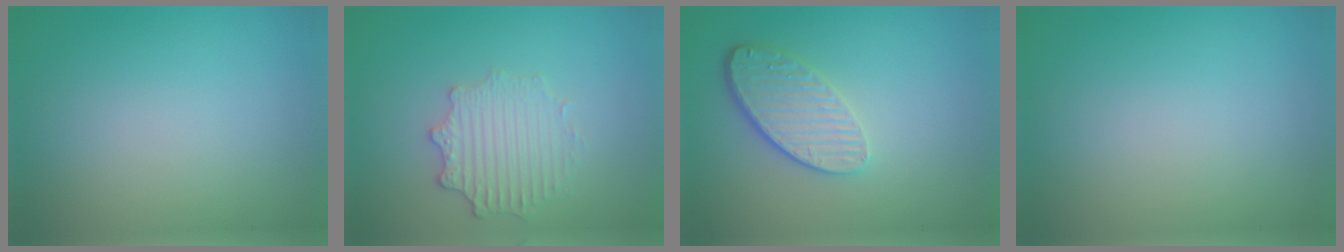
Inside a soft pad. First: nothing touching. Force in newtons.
{"total": 2.7, "press": 2.6, "slide": 0.8}
{"total": 3.6, "press": 2.8, "slide": 2.3}
{"total": 0.0}